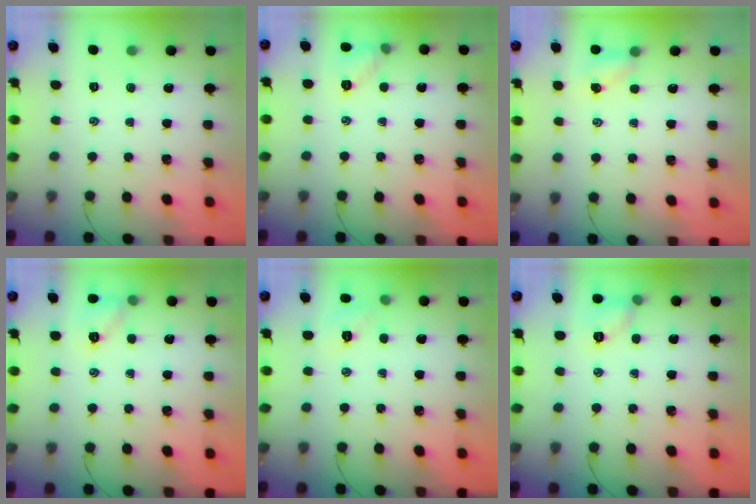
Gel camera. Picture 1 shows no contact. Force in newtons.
{"total": 6.3, "press": 6.1, "slide": 1.8}
{"total": 3.5, "press": 3.3, "slide": 1.2}
{"total": 7.8, "press": 7.7, "slide": 1.1}
{"total": 5.4, "press": 5.3, "slide": 1.4}
{"total": 6.5, "press": 6.4, "slide": 0.8}